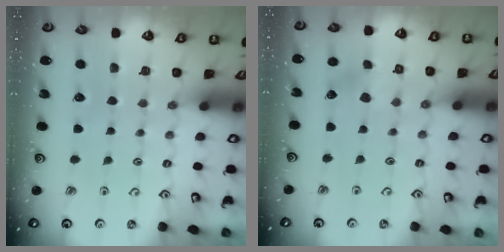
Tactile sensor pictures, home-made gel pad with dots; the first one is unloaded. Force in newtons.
{"total": 3.5, "press": 3.5, "slide": 0.6}